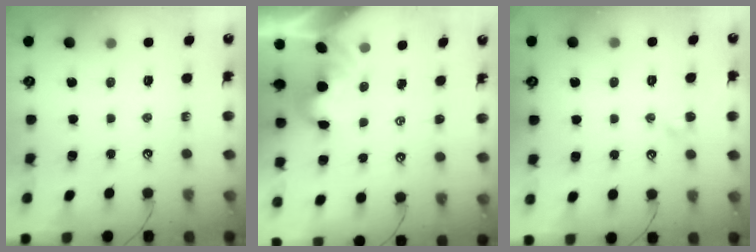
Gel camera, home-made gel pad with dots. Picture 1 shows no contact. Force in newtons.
{"total": 1.6, "press": 1.5, "slide": 0.6}
{"total": 2.2, "press": 2.2, "slide": 0.1}